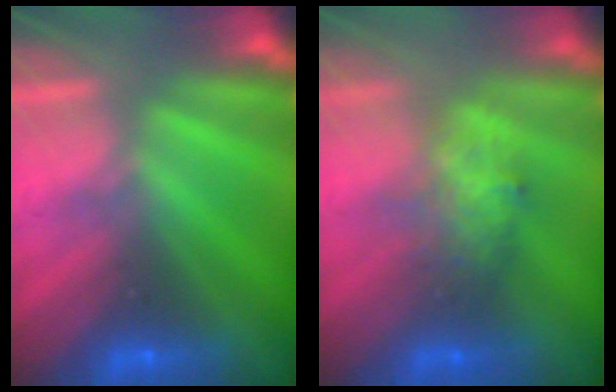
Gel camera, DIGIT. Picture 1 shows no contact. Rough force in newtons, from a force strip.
{"total": 2.7}